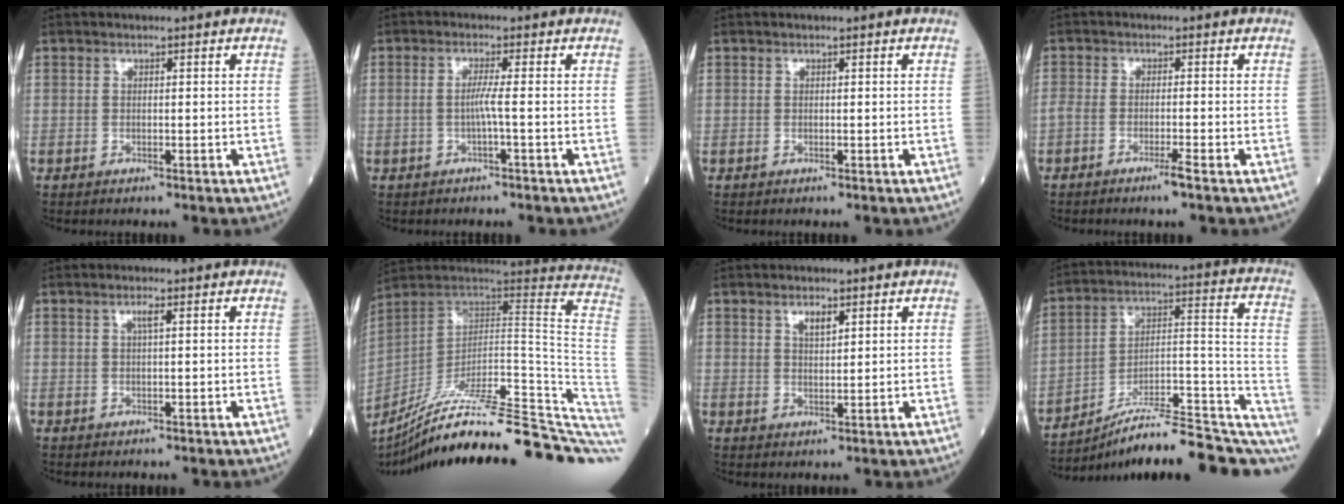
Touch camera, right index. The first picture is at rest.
{"total": 2.4, "force": [-0.5, -0.5, 2.2], "torque": [-0.045, 0.000, -0.011]}
{"total": 0.0}
{"total": 3.0, "force": [-2.0, -0.2, 2.3], "torque": [-0.049, -0.002, -0.041]}
{"total": 1.2, "force": [0.5, -0.1, 1.2], "torque": [-0.023, 0.001, 0.006]}
{"total": 36.7, "force": [-30.0, 1.5, 21.1], "torque": [-0.175, -0.035, -0.417]}
{"total": 2.4, "force": [1.4, 0.8, 1.8], "torque": [-0.033, 0.001, 0.026]}
{"total": 21.9, "force": [-17.0, 4.0, 13.3], "torque": [-0.132, 0.047, -0.251]}